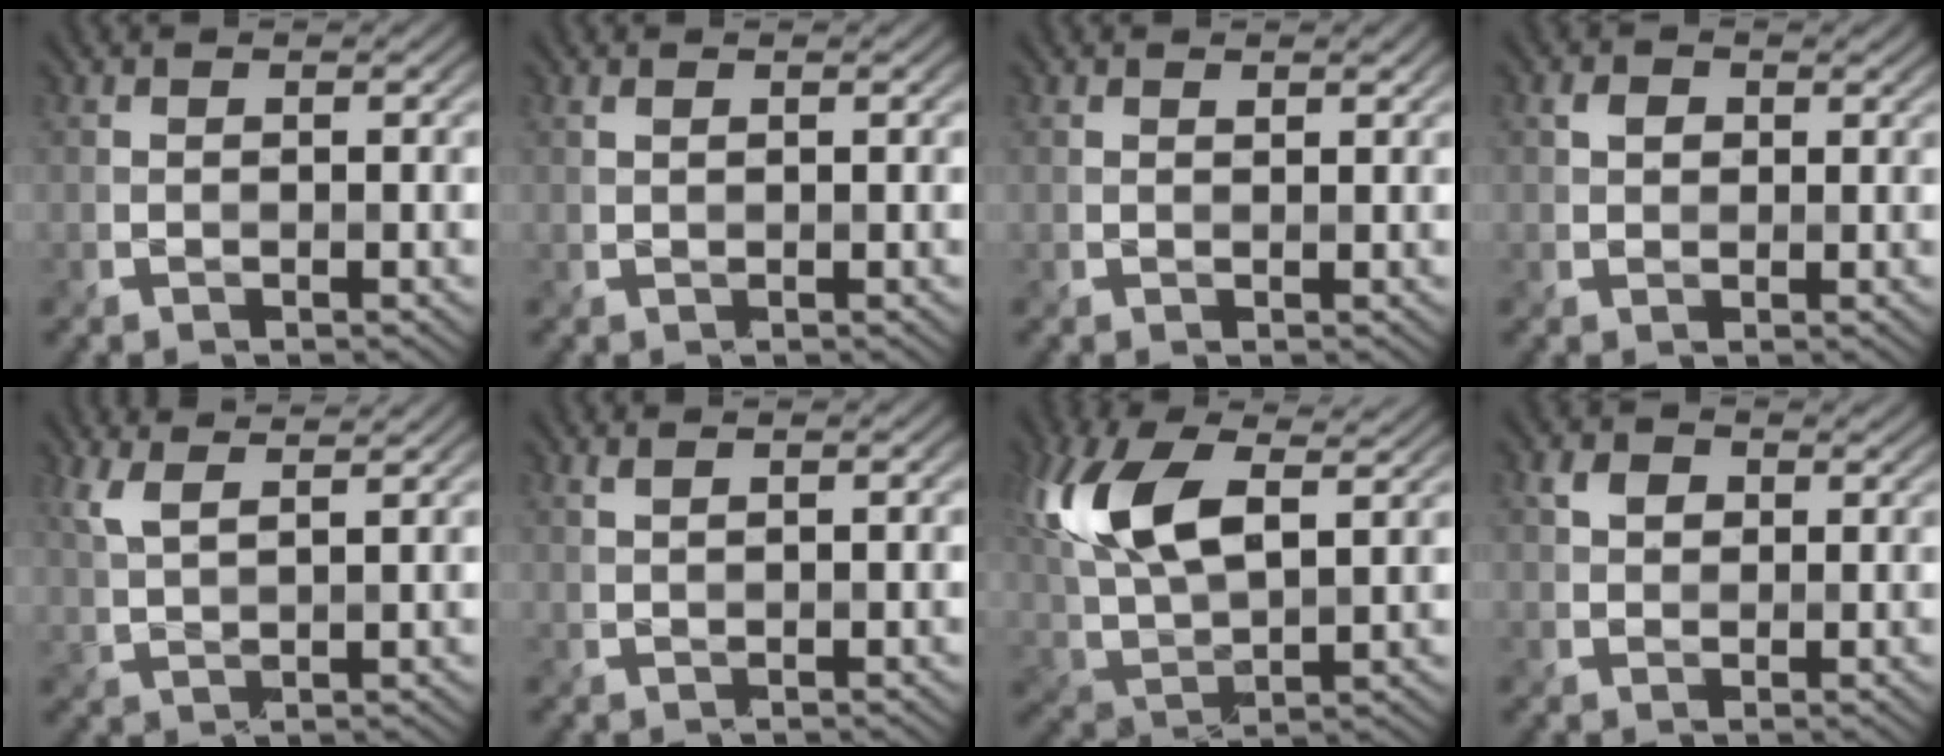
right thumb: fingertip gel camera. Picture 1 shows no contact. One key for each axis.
{"total": 0.5, "fx": 0.4, "fy": -0.1, "fz": 0.3, "tx": -0.008, "ty": 0.001, "tz": 0.011}
{"total": 0.9, "fx": 0.8, "fy": 0.2, "fz": 0.3, "tx": -0.004, "ty": -0.001, "tz": 0.017}
{"total": 1.7, "fx": 0.6, "fy": 1.4, "fz": 0.8, "tx": -0.012, "ty": -0.002, "tz": 0.007}
{"total": 5.1, "fx": 3.9, "fy": 1.1, "fz": 3.2, "tx": -0.073, "ty": 0.010, "tz": 0.066}
{"total": 1.2, "fx": 1.0, "fy": -0.1, "fz": 0.7, "tx": -0.009, "ty": 0.001, "tz": 0.019}
{"total": 13.5, "fx": 5.2, "fy": 6.6, "fz": 10.6, "tx": -0.244, "ty": 0.010, "tz": 0.096}
{"total": 2.4, "fx": 1.1, "fy": 1.9, "fz": 1.0, "tx": -0.020, "ty": -0.002, "tz": 0.016}